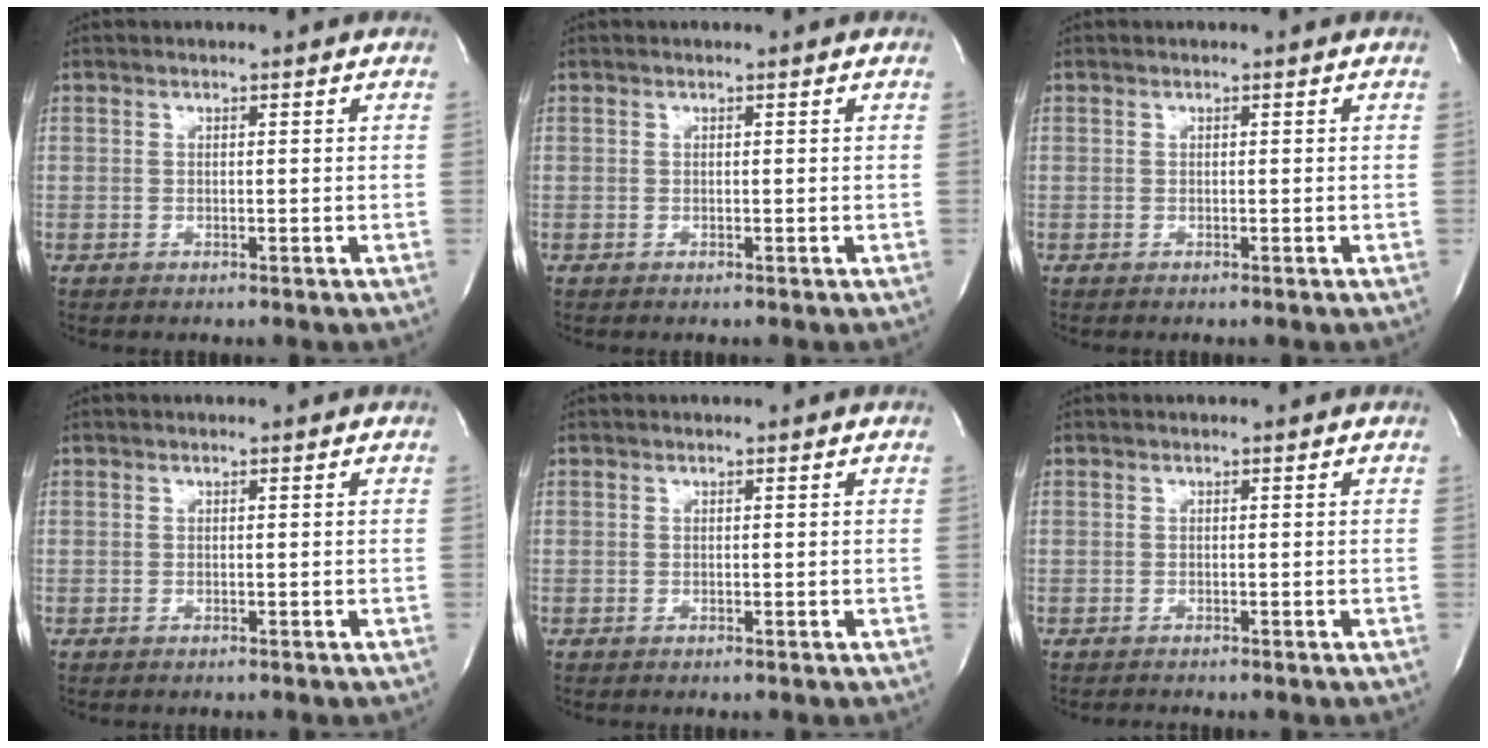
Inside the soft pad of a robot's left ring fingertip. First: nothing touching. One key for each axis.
{"total": 0.0}
{"total": 0.0}
{"total": 0.0}
{"total": 0.0}
{"total": 0.7, "fx": -0.7, "fy": 0.1, "fz": 0.1, "tx": -0.008, "ty": -0.003, "tz": -0.010}